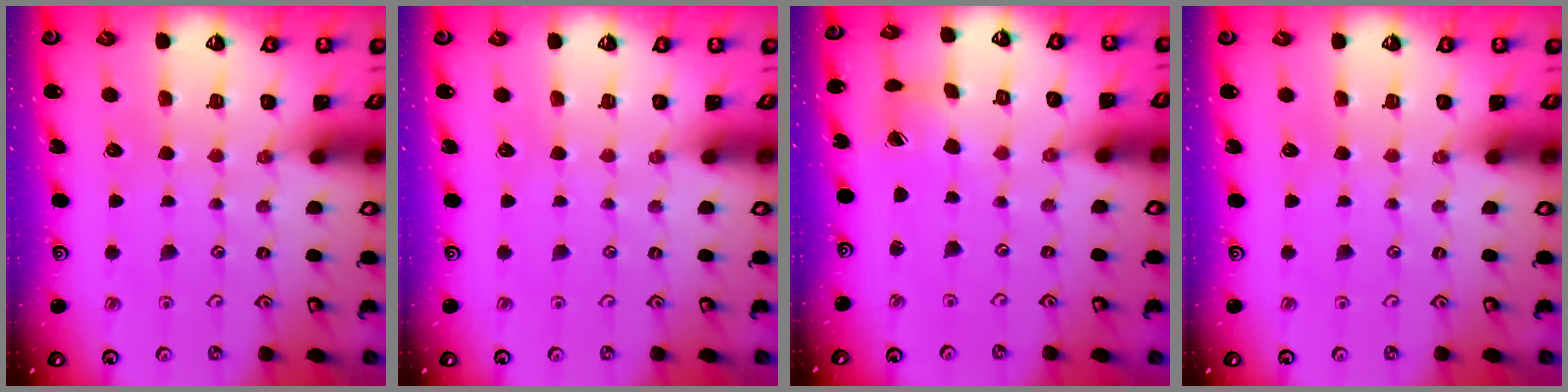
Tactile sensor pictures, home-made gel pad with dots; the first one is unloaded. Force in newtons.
{"total": 0.0}
{"total": 2.6, "press": 2.6, "slide": 0.3}
{"total": 0.0}